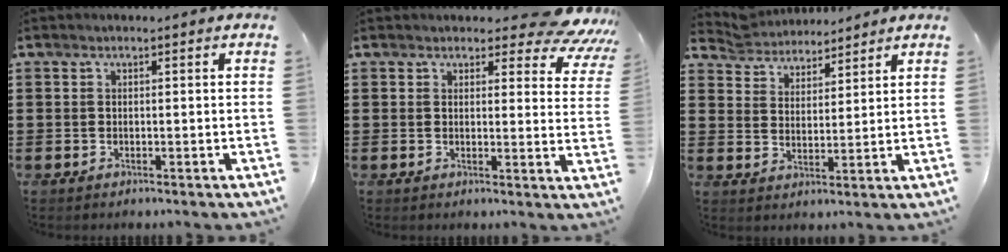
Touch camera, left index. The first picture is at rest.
{"total": 5.3, "force": [4.6, 1.3, 2.4], "torque": [-0.031, -0.028, 0.075]}
{"total": 5.2, "force": [4.9, 1.4, -0.2], "torque": [-0.022, -0.021, 0.090]}